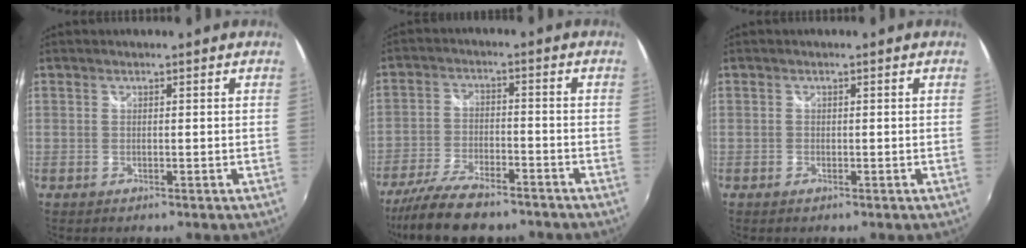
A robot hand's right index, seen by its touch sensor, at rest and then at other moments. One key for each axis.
{"total": 14.0, "fx": -11.4, "fy": 4.3, "fz": 6.9, "tx": -0.155, "ty": -0.025, "tz": -0.196}
{"total": 0.6, "fx": -0.4, "fy": 0.4, "fz": 0.2, "tx": -0.004, "ty": -0.003, "tz": -0.009}